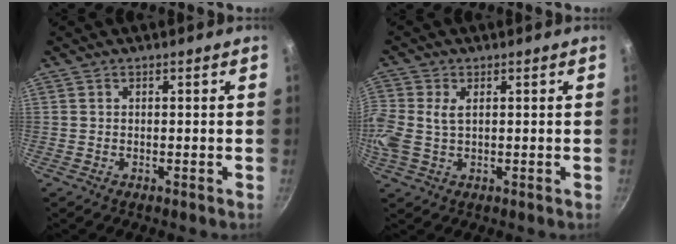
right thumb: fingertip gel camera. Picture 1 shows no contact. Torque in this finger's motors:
{"motor_torque": [-0.42, 0.38, 0.60, 0.27, 0.15]}